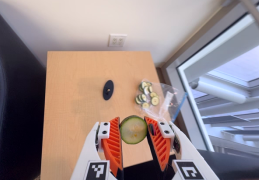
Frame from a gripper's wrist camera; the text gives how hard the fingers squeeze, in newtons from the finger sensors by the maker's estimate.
{"total": 9.4, "left": 9.4, "right": 9.4}